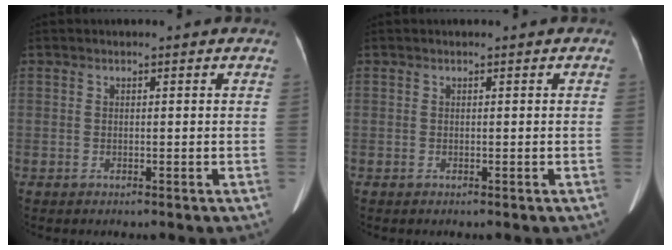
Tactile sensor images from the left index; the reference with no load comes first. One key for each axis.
{"total": 0.0}